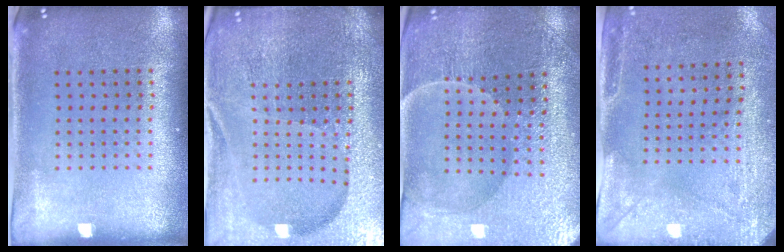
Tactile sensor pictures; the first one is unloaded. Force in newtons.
{"total": 5.1, "press": 4.8, "slide": 1.8}
{"total": 3.5, "press": 3.5, "slide": 0.4}
{"total": 2.9, "press": 2.3, "slide": 1.8}